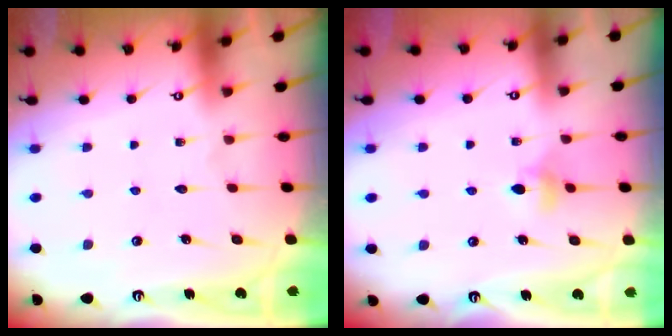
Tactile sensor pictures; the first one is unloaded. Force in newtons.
{"total": 4.9, "press": 4.8, "slide": 0.9}